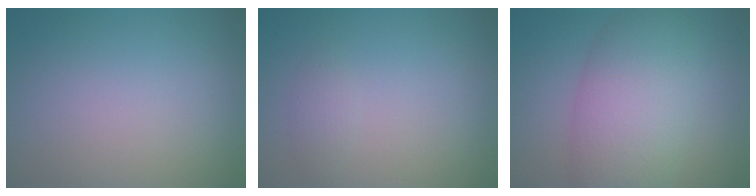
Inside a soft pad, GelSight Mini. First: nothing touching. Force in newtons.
{"total": 0.9, "press": 0.9, "slide": 0.0}
{"total": 7.8, "press": 7.8, "slide": 0.4}